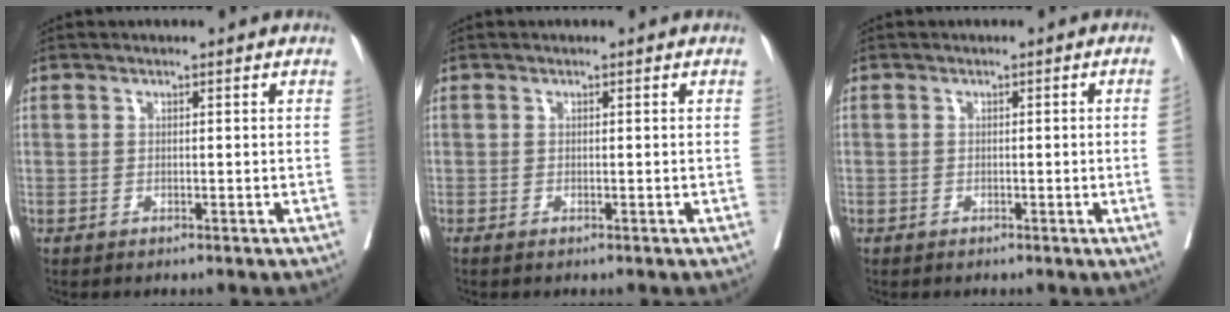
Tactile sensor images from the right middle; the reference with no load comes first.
{"total": 0.0}
{"total": 1.4, "force": [-0.3, -0.3, 1.3], "torque": [-0.023, 0.000, -0.004]}